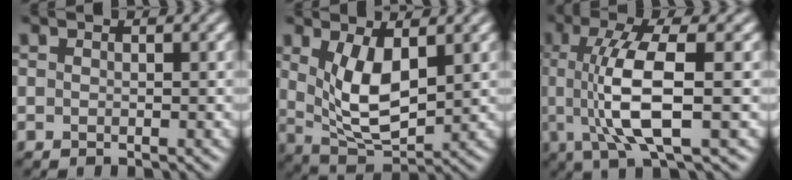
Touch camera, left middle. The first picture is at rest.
{"total": 5.8, "force": [1.3, 2.6, 5.1], "torque": [-0.106, -0.012, 0.032]}
{"total": 7.7, "force": [-0.1, 2.0, 7.4], "torque": [-0.146, -0.004, 0.004]}